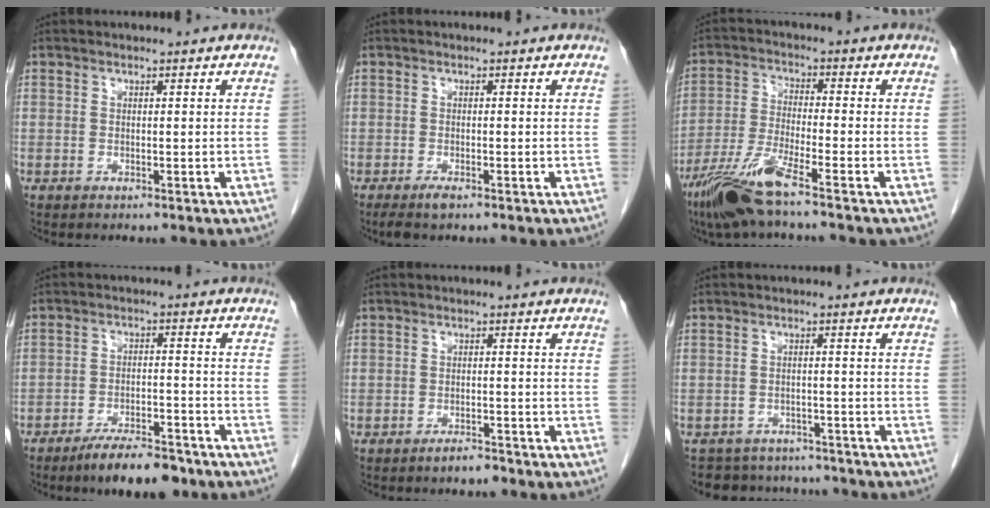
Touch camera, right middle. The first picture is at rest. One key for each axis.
{"total": 1.9, "fx": -1.3, "fy": 0.4, "fz": 1.4, "tx": -0.032, "ty": -0.005, "tz": -0.023}
{"total": 9.1, "fx": -6.4, "fy": 0.2, "fz": 6.5, "tx": -0.143, "ty": -0.025, "tz": -0.127}
{"total": 8.6, "fx": -6.8, "fy": 2.1, "fz": 5.0, "tx": -0.079, "ty": -0.010, "tz": -0.111}
{"total": 1.9, "fx": -1.7, "fy": 0.4, "fz": 0.9, "tx": -0.020, "ty": -0.003, "tz": -0.024}
{"total": 8.1, "fx": -7.4, "fy": 3.4, "fz": 0.6, "tx": -0.003, "ty": 0.017, "tz": -0.092}